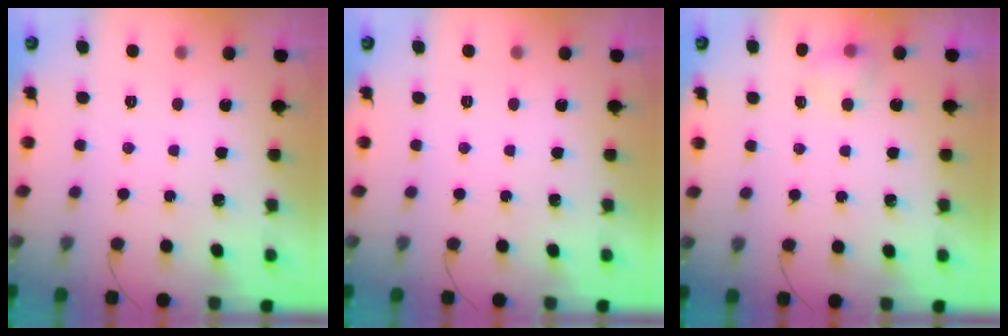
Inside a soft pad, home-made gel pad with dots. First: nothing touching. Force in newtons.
{"total": 0.0}
{"total": 4.1, "press": 4.0, "slide": 1.1}